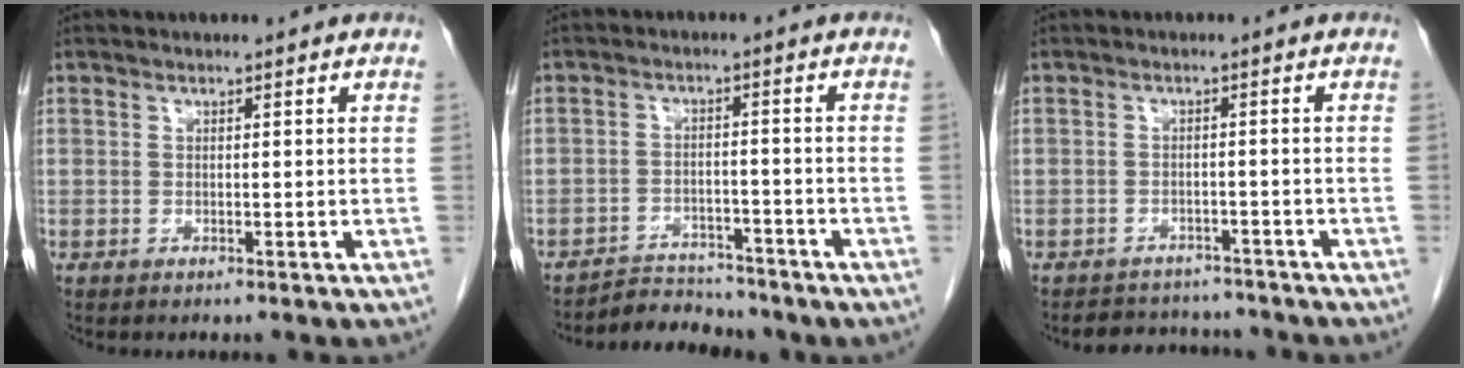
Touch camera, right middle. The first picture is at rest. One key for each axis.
{"total": 6.0, "fx": -5.7, "fy": 1.9, "fz": -0.1, "tx": 0.004, "ty": 0.007, "tz": -0.089}
{"total": 5.7, "fx": -5.4, "fy": 1.8, "fz": 0.3, "tx": -0.001, "ty": 0.006, "tz": -0.072}